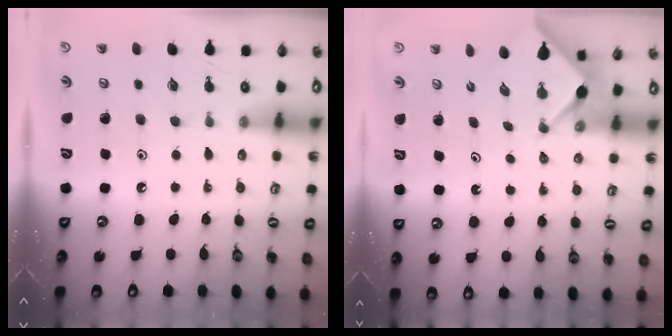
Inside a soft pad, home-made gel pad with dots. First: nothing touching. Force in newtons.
{"total": 2.9, "press": 2.9, "slide": 0.3}